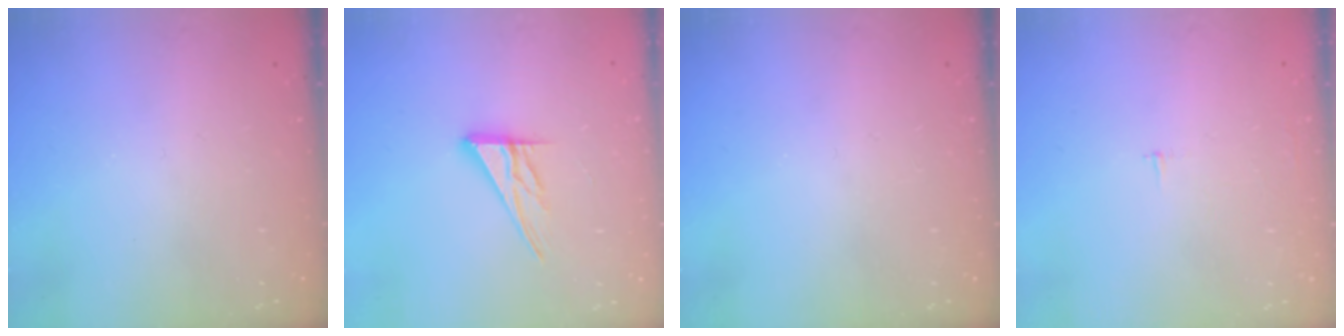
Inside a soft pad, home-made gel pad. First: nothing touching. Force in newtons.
{"total": 11.6, "press": 11.5, "slide": 1.0}
{"total": 0.0}
{"total": 2.1, "press": 2.1, "slide": 0.2}